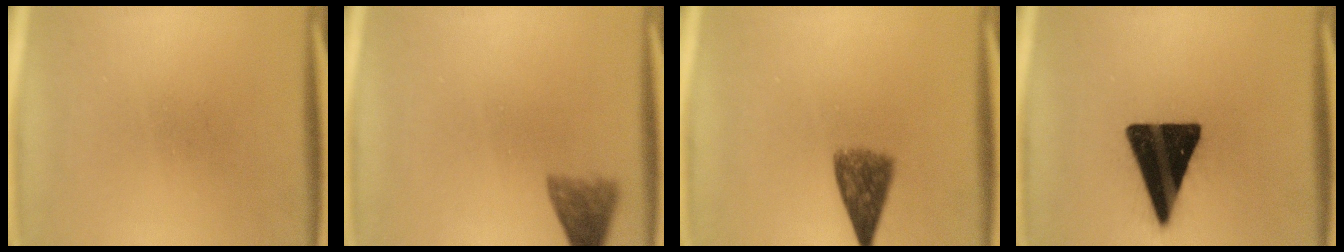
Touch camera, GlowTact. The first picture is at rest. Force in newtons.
{"total": 3.8}
{"total": 5.9}
{"total": 19.1}